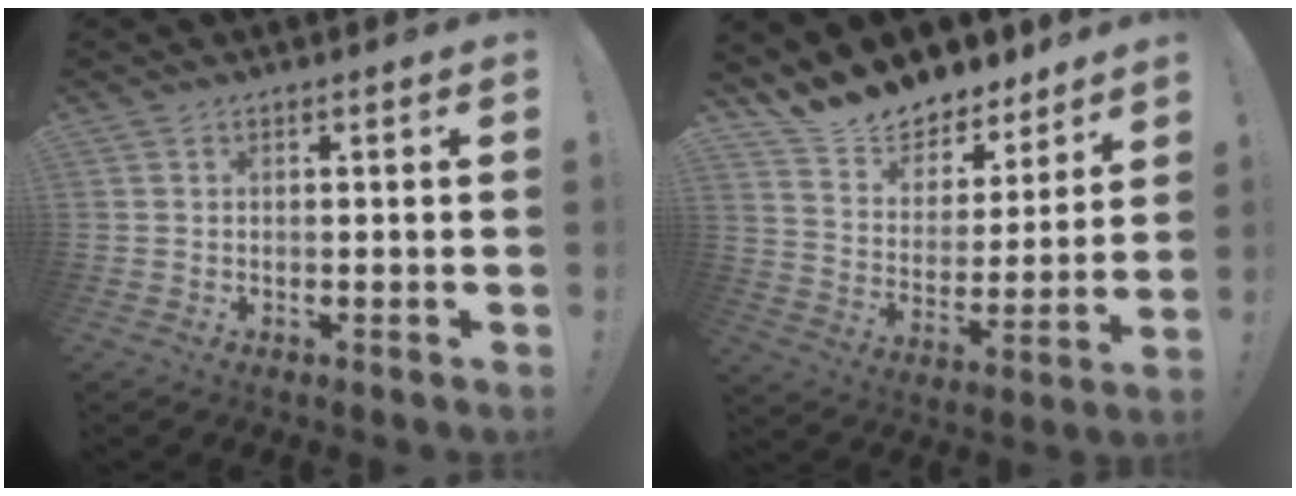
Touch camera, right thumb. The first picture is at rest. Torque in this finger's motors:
{"motor_torque": [0.64, 0.88, 0.17, 0.17, 0.00]}